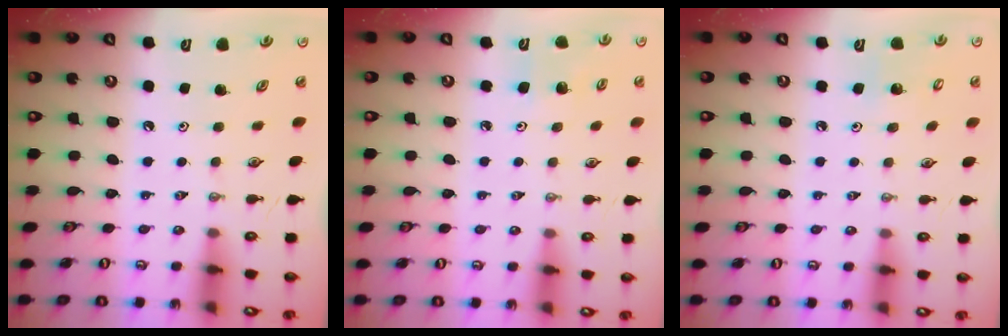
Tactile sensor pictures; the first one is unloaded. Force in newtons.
{"total": 4.7, "press": 4.6, "slide": 1.0}
{"total": 5.3, "press": 5.3, "slide": 0.3}